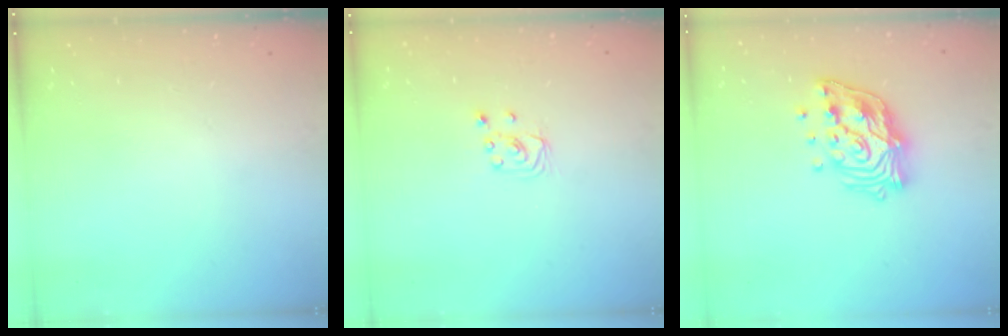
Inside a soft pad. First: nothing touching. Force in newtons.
{"total": 3.2, "press": 3.2, "slide": 0.2}
{"total": 15.1, "press": 15.1, "slide": 1.2}